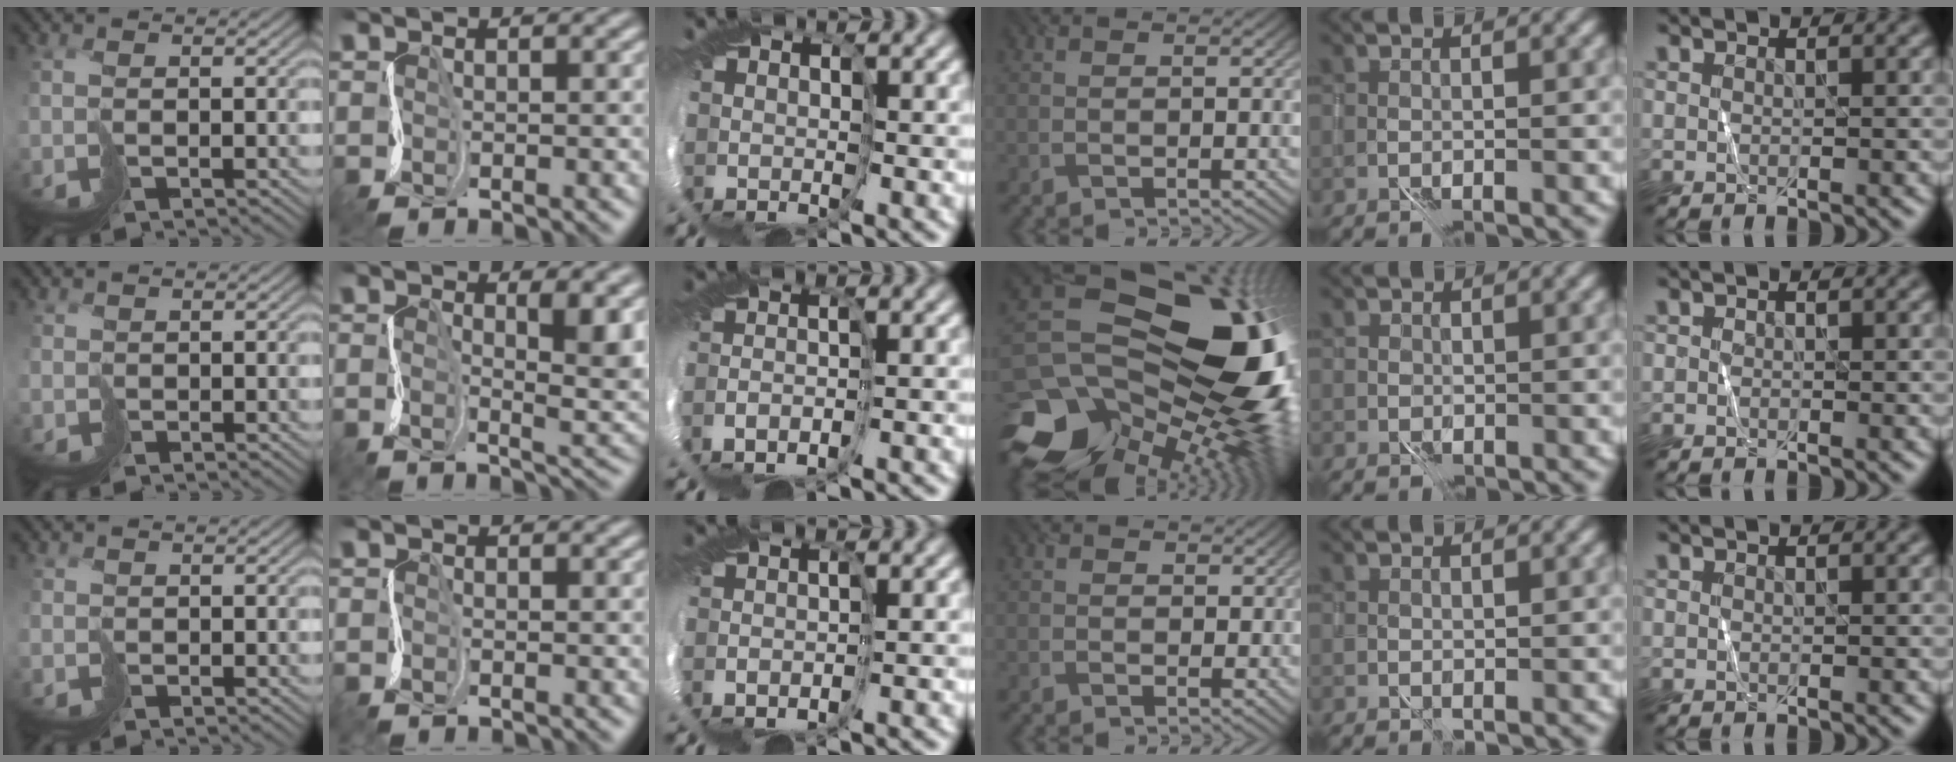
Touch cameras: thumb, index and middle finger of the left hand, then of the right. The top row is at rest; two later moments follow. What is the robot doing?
{"motion": "cut", "object": "paper bag"}